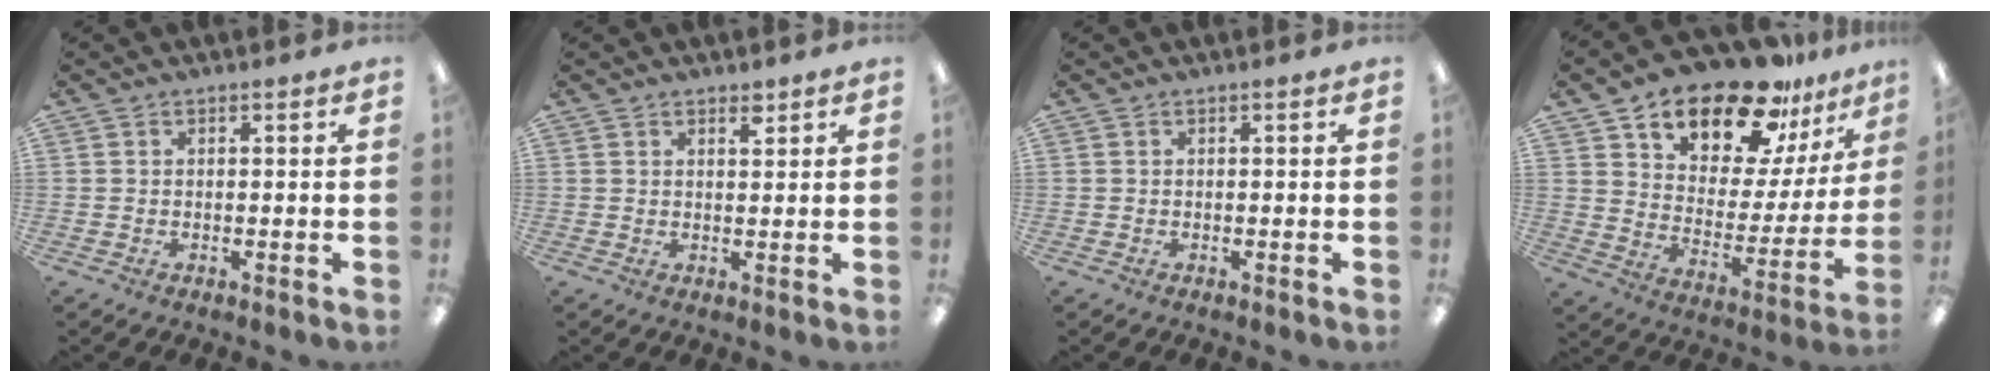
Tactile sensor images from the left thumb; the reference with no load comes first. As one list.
[{"total": 2.2, "force": [1.8, 0.8, 1.0], "torque": [-0.006, -0.007, 0.030]}, {"total": 0.0}, {"total": 19.2, "force": [16.0, 8.0, 7.1], "torque": [-0.118, -0.124, 0.279]}]